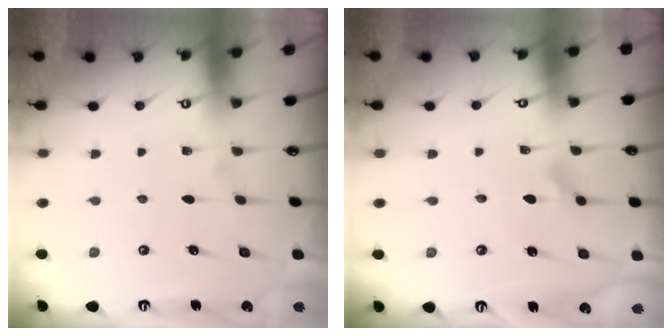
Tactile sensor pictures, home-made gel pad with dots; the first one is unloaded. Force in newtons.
{"total": 2.3, "press": 2.3, "slide": 0.1}